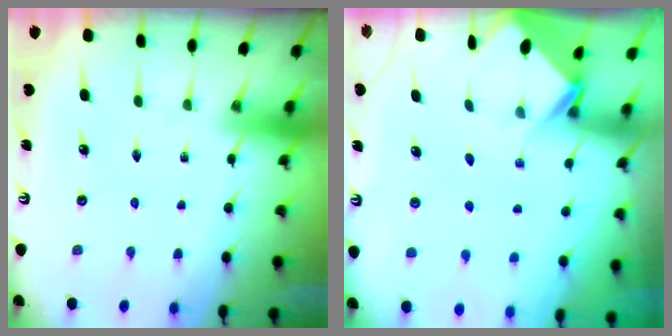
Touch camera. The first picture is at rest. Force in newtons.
{"total": 3.9, "press": 3.9, "slide": 0.1}